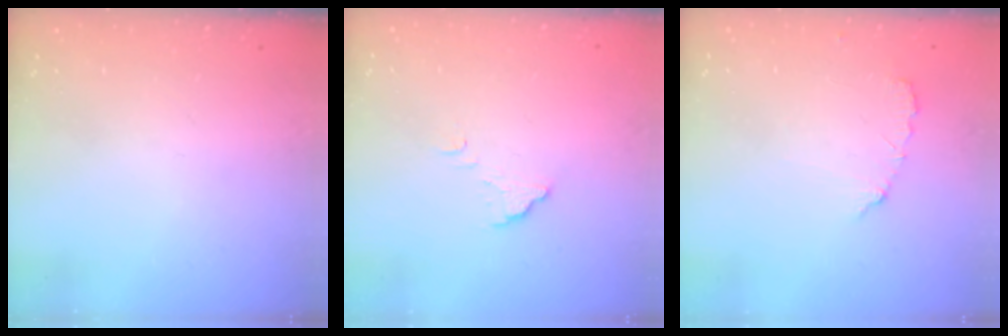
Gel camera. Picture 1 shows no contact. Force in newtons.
{"total": 4.7, "press": 4.7, "slide": 0.2}
{"total": 6.0, "press": 6.0, "slide": 0.3}